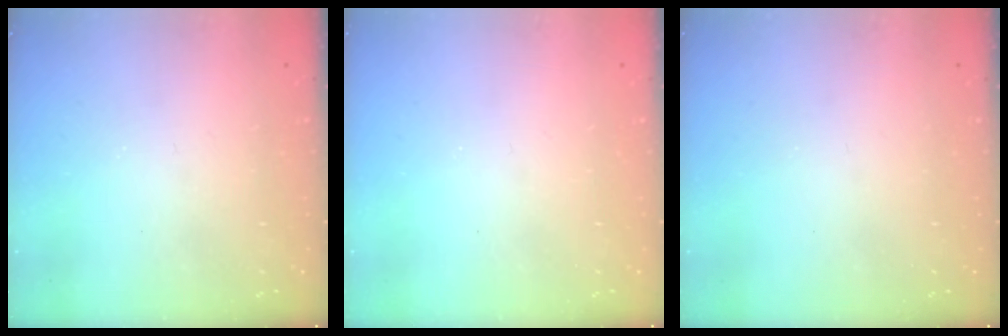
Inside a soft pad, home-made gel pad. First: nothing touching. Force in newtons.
{"total": 0.0}
{"total": 0.0}